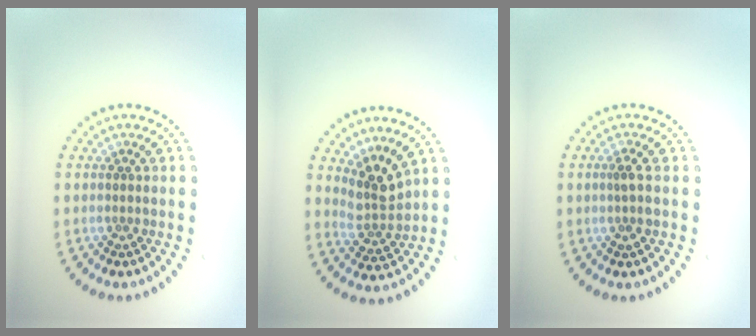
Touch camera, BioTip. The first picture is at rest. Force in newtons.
{"total": 3.1, "press": 2.2, "slide": 2.2}
{"total": 1.1, "press": 1.0, "slide": 0.4}